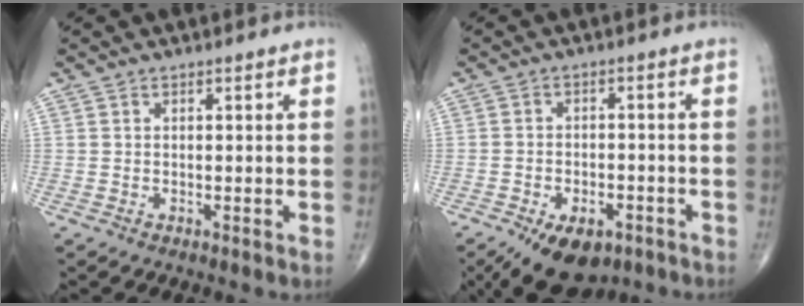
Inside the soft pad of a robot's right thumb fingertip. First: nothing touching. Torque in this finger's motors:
{"motor_torque": [2.99, 2.02, 0.48, -0.76, 0.08]}